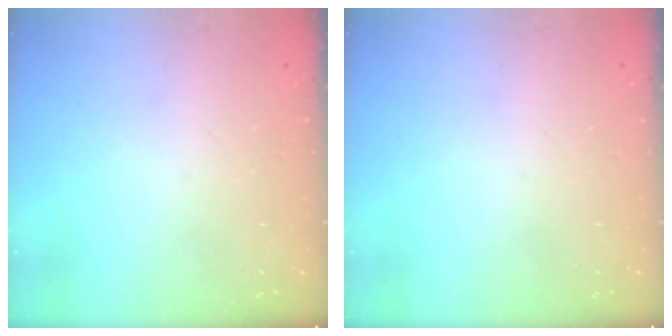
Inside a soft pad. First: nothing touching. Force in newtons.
{"total": 0.0}